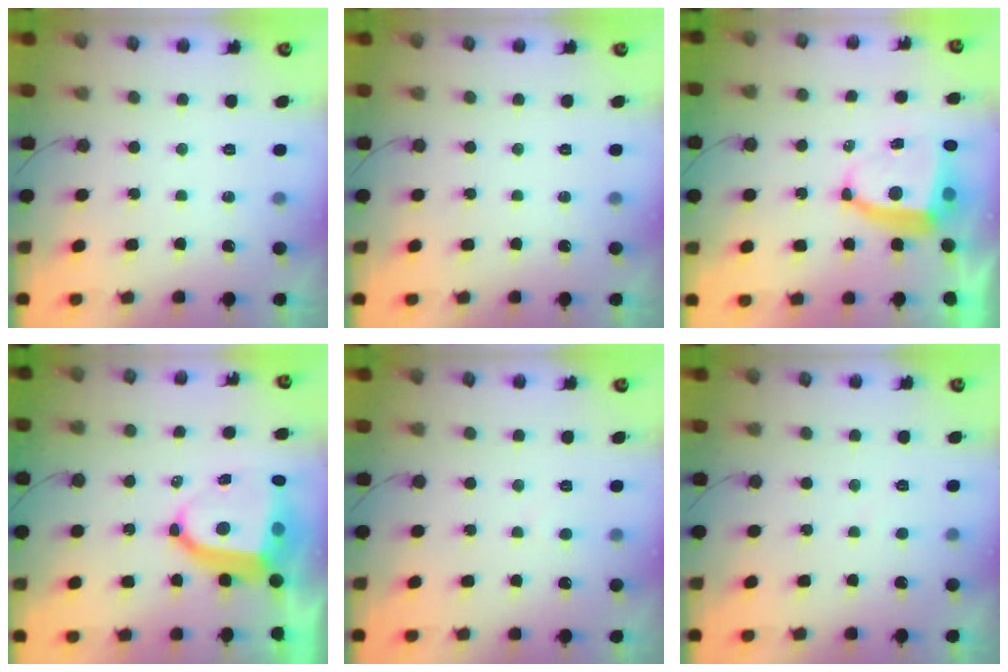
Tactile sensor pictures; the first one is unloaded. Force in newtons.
{"total": 0.0}
{"total": 8.0, "press": 8.0, "slide": 1.0}
{"total": 10.5, "press": 10.4, "slide": 1.1}
{"total": 2.6, "press": 2.6, "slide": 0.2}
{"total": 1.6, "press": 1.6, "slide": 0.2}